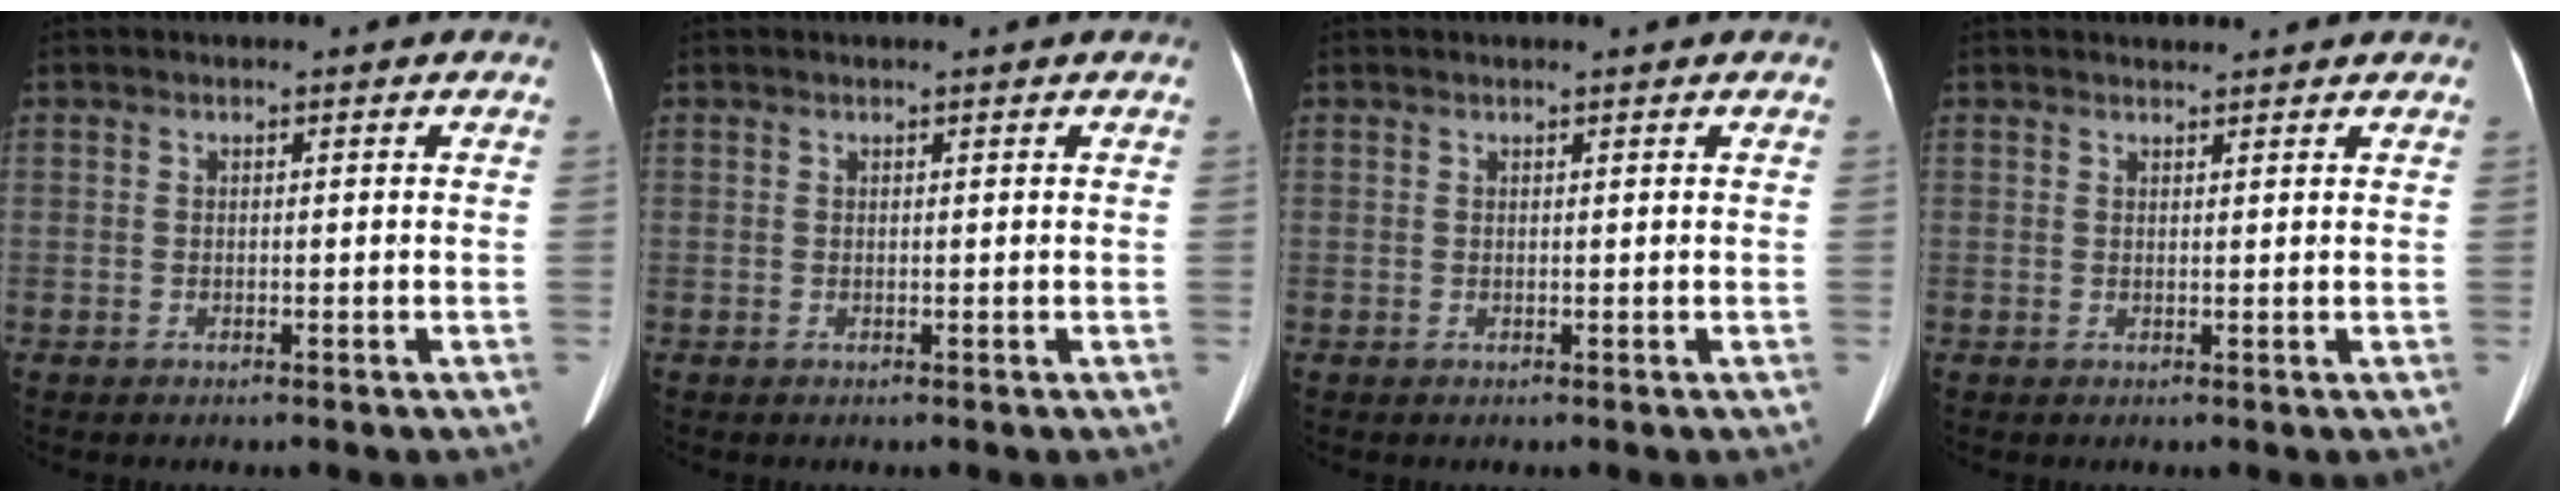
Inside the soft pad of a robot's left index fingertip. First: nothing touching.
{"total": 0.9, "force": [0.8, -0.1, 0.4], "torque": [-0.006, 0.009, 0.014]}
{"total": 1.2, "force": [1.0, -0.1, 0.6], "torque": [-0.008, 0.010, 0.018]}
{"total": 2.7, "force": [2.7, 0.2, 0.4], "torque": [-0.010, 0.016, 0.034]}